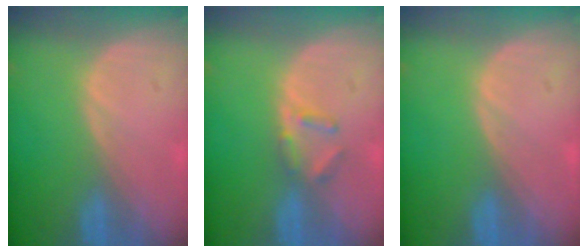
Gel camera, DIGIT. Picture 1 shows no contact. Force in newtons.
{"total": 2.8, "press": 2.7, "slide": 0.4}
{"total": 0.0}